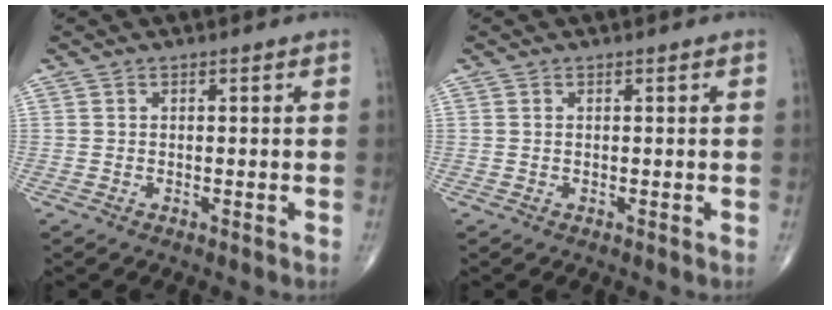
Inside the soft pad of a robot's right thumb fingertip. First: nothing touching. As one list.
[{"total": 0.0}]